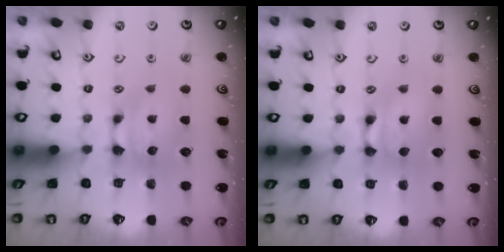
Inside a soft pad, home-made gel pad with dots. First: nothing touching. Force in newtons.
{"total": 1.6, "press": 1.6, "slide": 0.1}